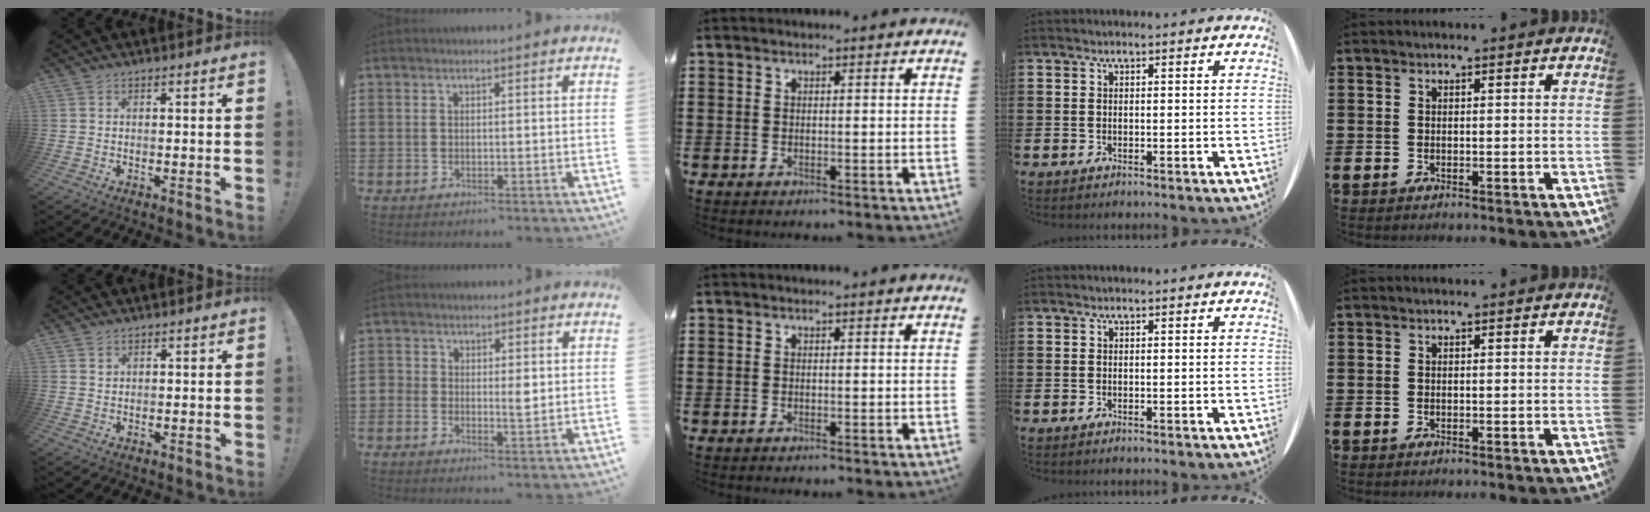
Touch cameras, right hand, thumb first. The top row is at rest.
{"thumb": {"total": 1.0, "force": [0.6, 0.8, 0.1], "torque": [0.009, -0.005, 0.010]}, "index": {"total": 2.5, "force": [-0.1, 1.6, 1.9], "torque": [-0.032, 0.002, -0.004]}}